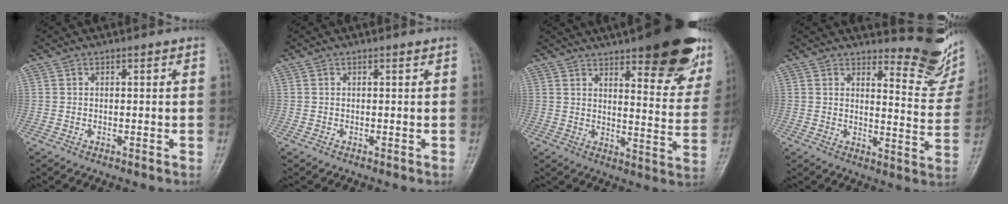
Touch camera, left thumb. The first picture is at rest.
{"total": 0.0}
{"total": 25.2, "force": [16.5, 7.9, 17.3], "torque": [-0.192, -0.060, 0.209]}
{"total": 11.6, "force": [10.9, 3.0, 2.8], "torque": [-0.007, -0.126, 0.121]}